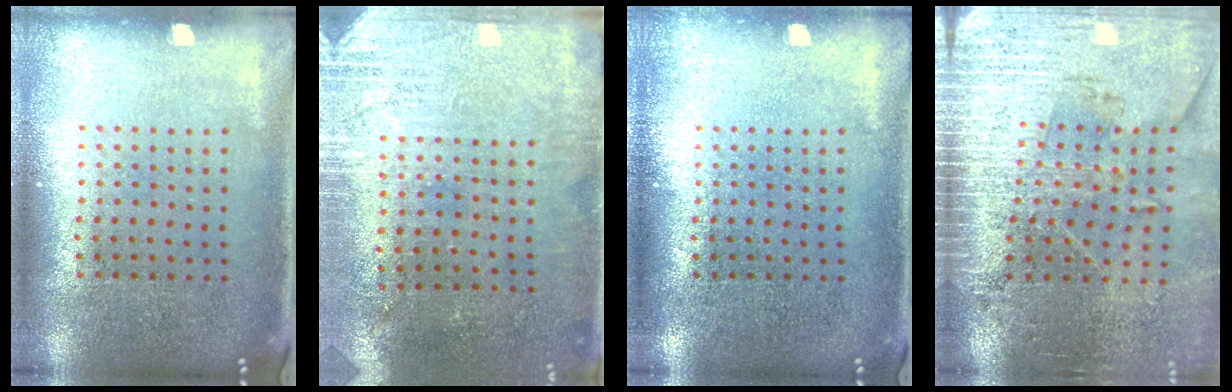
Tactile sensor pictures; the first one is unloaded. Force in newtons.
{"total": 2.8, "press": 2.5, "slide": 1.3}
{"total": 0.6, "press": 0.6, "slide": 0.1}
{"total": 3.0, "press": 3.0, "slide": 0.5}